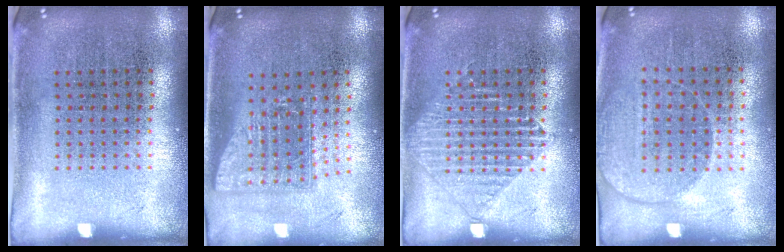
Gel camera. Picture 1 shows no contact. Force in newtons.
{"total": 1.6, "press": 1.2, "slide": 1.0}
{"total": 1.9, "press": 1.8, "slide": 0.4}
{"total": 1.4, "press": 1.3, "slide": 0.5}